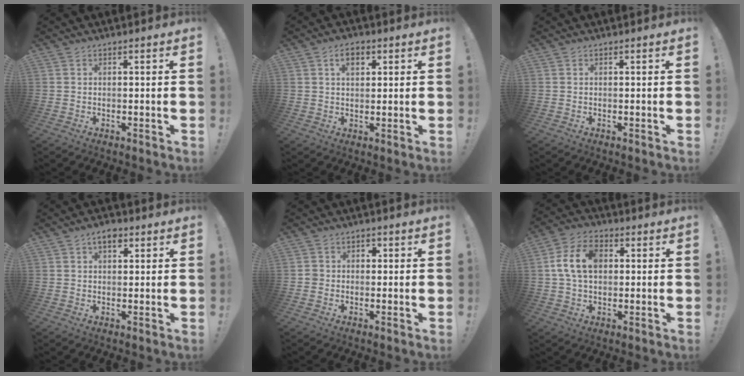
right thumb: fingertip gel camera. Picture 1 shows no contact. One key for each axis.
{"total": 4.9, "fx": 2.3, "fy": 3.0, "fz": 3.0, "tx": -0.042, "ty": 0.004, "tz": 0.039}
{"total": 0.0}
{"total": 4.3, "fx": 2.3, "fy": 2.4, "fz": 2.7, "tx": -0.035, "ty": -0.003, "tz": 0.037}
{"total": 2.7, "fx": -0.7, "fy": 2.5, "fz": 0.8, "tx": -0.004, "ty": 0.006, "tz": -0.015}
{"total": 11.6, "fx": 1.6, "fy": 8.0, "fz": 8.3, "tx": -0.159, "ty": 0.013, "tz": 0.031}